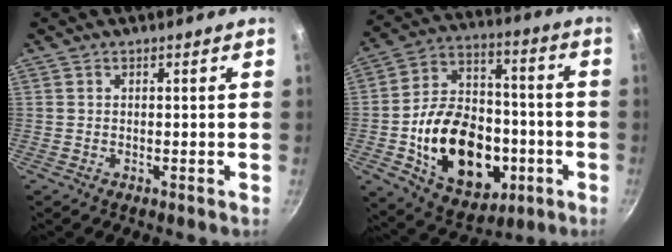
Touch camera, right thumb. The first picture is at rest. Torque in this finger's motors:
{"motor_torque": [-0.11, 1.15, 1.18, -1.12, 0.19]}